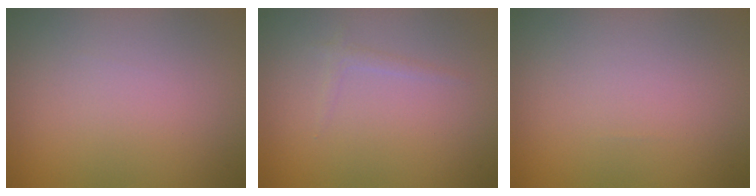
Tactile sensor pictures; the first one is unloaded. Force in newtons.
{"total": 0.8, "press": 0.8, "slide": 0.1}
{"total": 0.0}